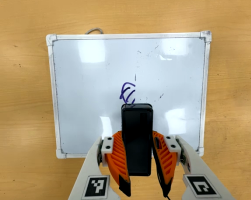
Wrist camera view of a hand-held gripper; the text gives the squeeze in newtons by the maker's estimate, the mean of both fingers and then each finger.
{"total": 8.8, "left": 6.4, "right": 11.2}